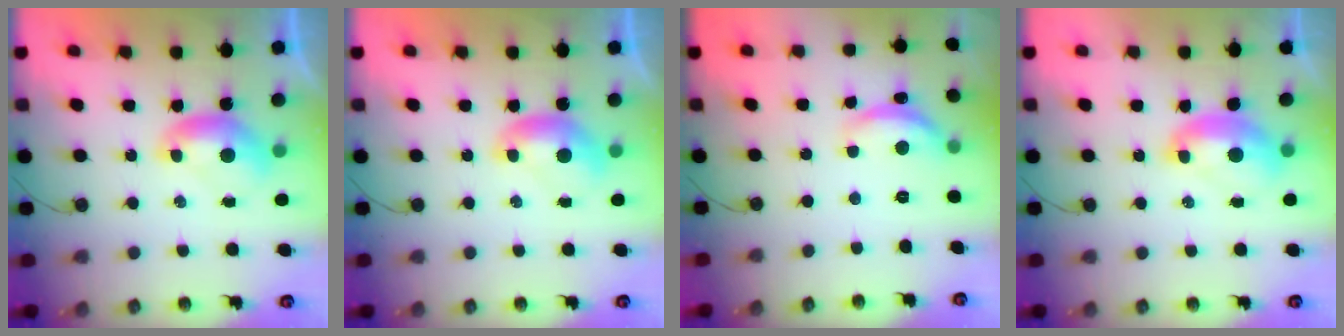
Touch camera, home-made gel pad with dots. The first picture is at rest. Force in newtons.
{"total": 0.0}
{"total": 6.8, "press": 6.8, "slide": 0.7}
{"total": 2.3, "press": 2.2, "slide": 0.6}